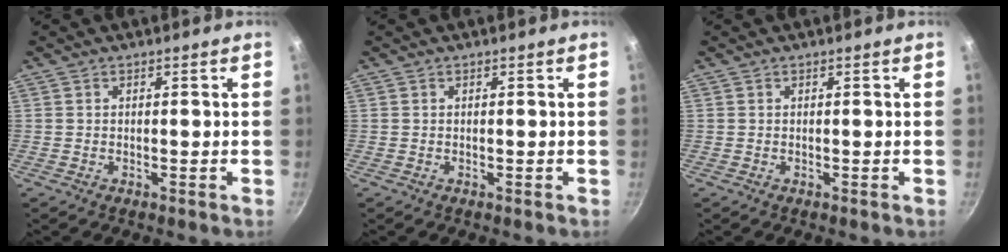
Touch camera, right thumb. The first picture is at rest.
{"total": 0.0}
{"total": 0.0}